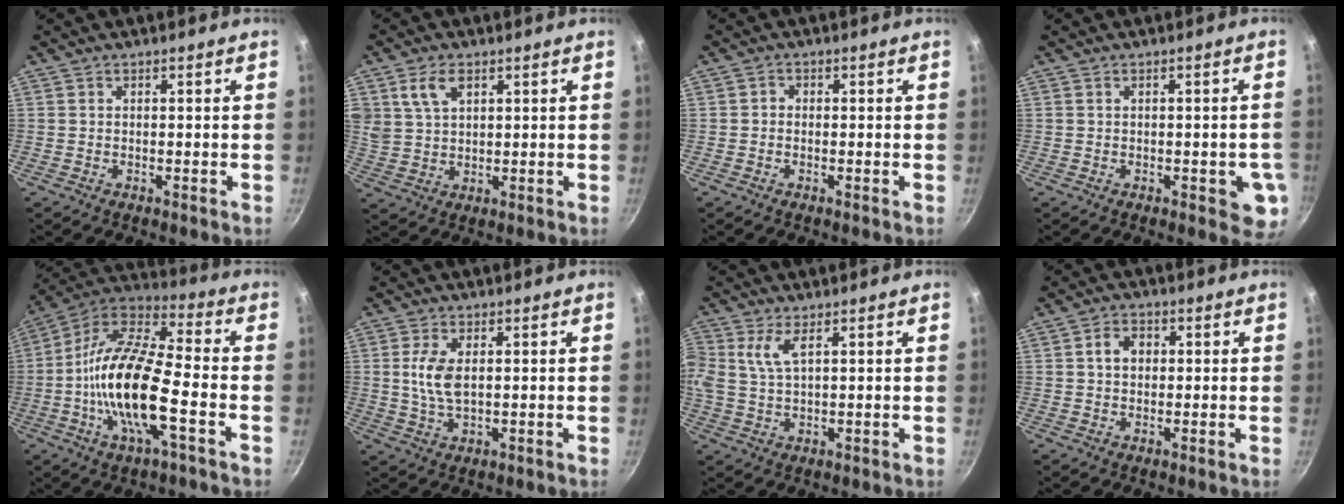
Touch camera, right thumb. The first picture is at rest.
{"total": 5.9, "force": [2.8, 3.8, 3.6], "torque": [-0.057, -0.005, 0.059]}
{"total": 1.0, "force": [-0.3, 0.9, 0.4], "torque": [-0.006, 0.005, -0.007]}
{"total": 6.1, "force": [-1.5, 2.5, 5.4], "torque": [-0.037, 0.001, -0.015]}
{"total": 19.6, "force": [-4.7, 6.6, 17.8], "torque": [-0.343, 0.034, -0.112]}
{"total": 6.1, "force": [0.9, 3.0, 5.2], "torque": [-0.107, -0.001, 0.018]}
{"total": 5.3, "force": [1.9, 2.5, 4.2], "torque": [-0.089, -0.002, 0.040]}
{"total": 4.0, "force": [0.6, 3.1, 2.5], "torque": [-0.025, 0.009, 0.006]}